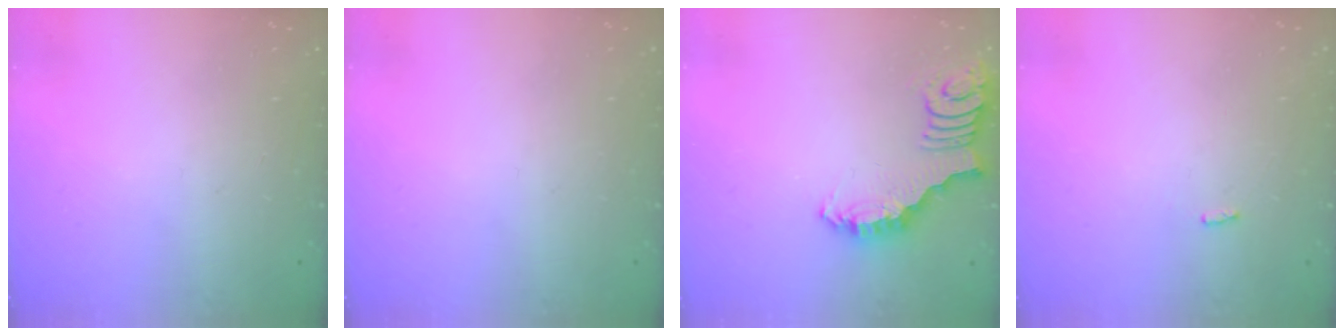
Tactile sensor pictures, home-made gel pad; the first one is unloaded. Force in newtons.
{"total": 0.0}
{"total": 2.7, "press": 2.7, "slide": 0.5}
{"total": 2.9, "press": 2.9, "slide": 0.2}